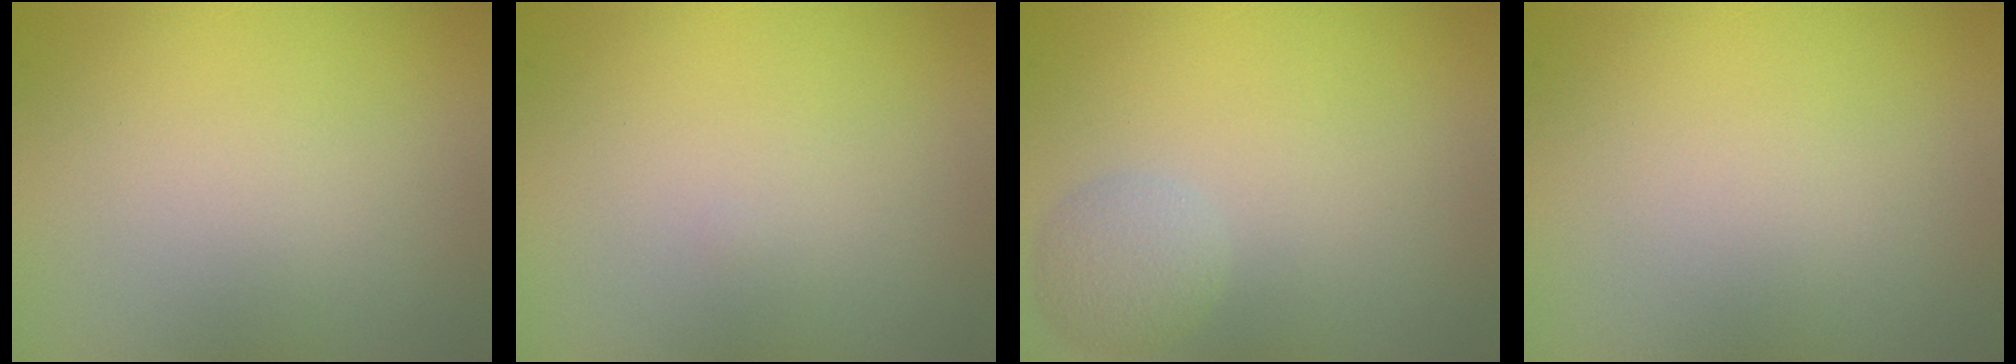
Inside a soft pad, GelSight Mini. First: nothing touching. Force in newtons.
{"total": 0.0}
{"total": 2.1, "press": 2.1, "slide": 0.1}
{"total": 0.0}